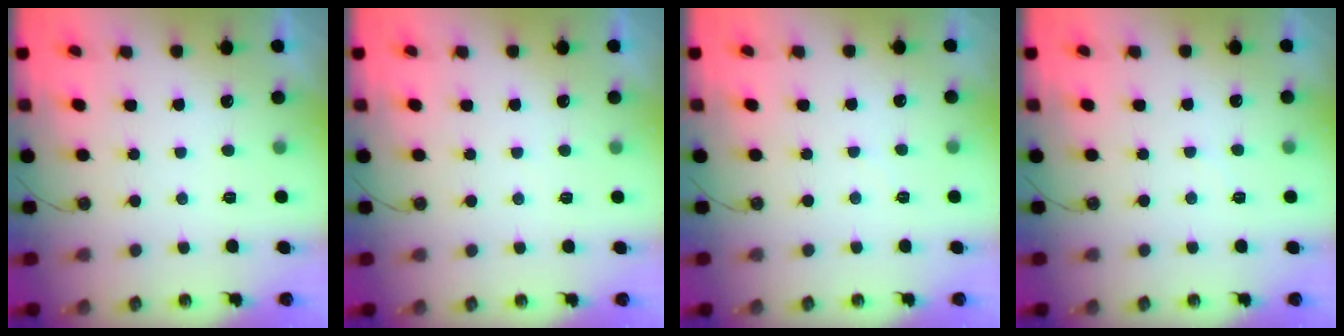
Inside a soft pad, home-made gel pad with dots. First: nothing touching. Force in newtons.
{"total": 3.1, "press": 3.1, "slide": 0.3}
{"total": 2.8, "press": 2.8, "slide": 0.5}
{"total": 3.0, "press": 2.9, "slide": 0.4}